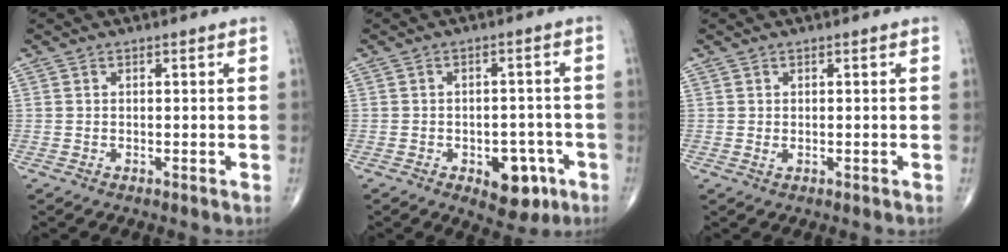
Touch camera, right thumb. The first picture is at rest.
{"total": 8.0, "force": [-3.6, 4.7, 5.5], "torque": [-0.038, 0.021, -0.039]}
{"total": 0.5, "force": [0.0, 0.3, 0.4], "torque": [-0.008, 0.002, 0.003]}